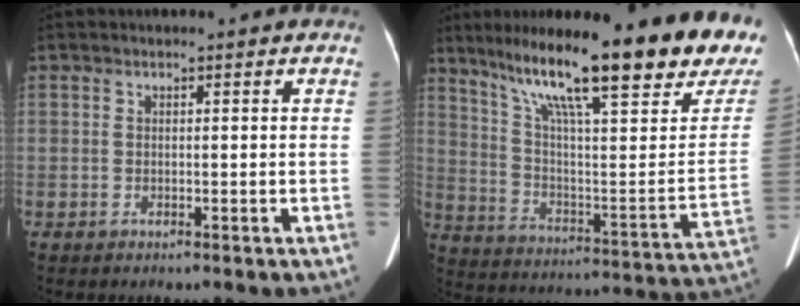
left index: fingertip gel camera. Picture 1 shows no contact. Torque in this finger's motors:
{"motor_torque": [0.99, -1.15, 0.71, 0.21]}